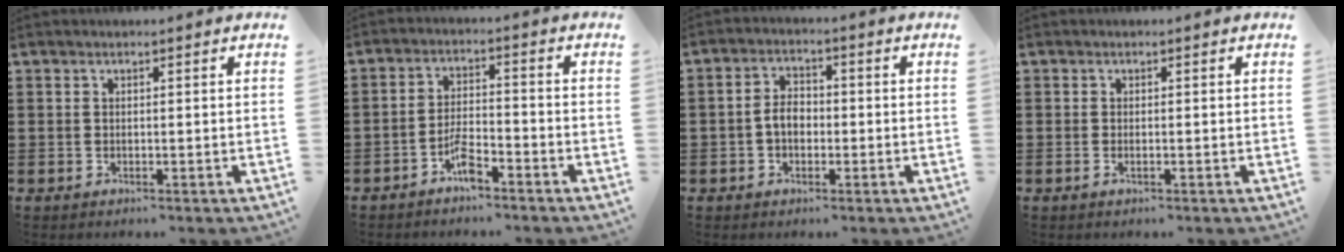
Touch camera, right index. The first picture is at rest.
{"total": 4.4, "force": [-3.2, 1.1, 2.8], "torque": [-0.063, 0.005, -0.064]}
{"total": 3.8, "force": [-0.8, 2.5, 2.8], "torque": [-0.061, 0.005, -0.018]}
{"total": 0.5, "force": [-0.2, 0.1, 0.5], "torque": [-0.009, -0.003, -0.004]}